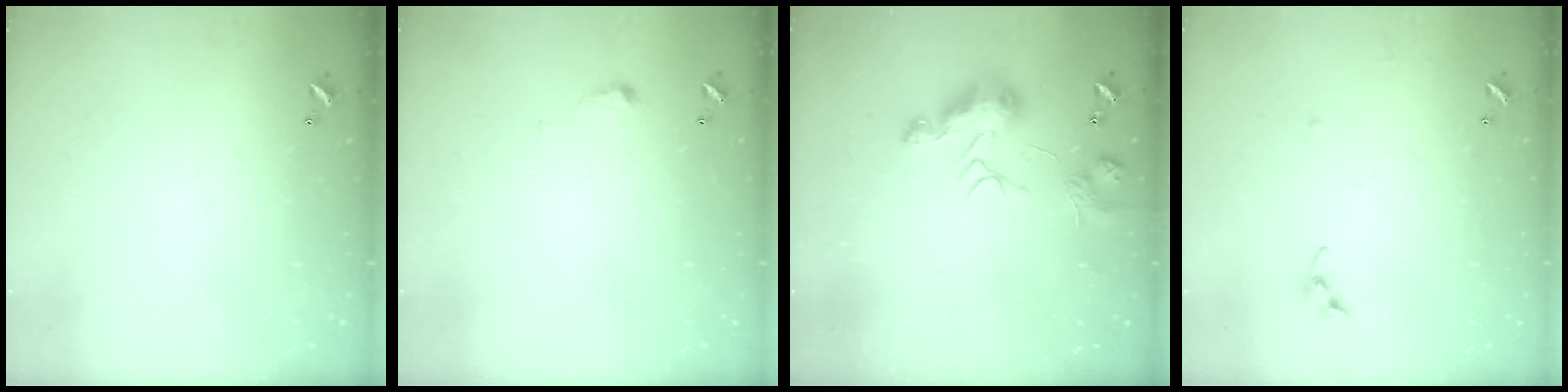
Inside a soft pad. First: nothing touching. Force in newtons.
{"total": 2.9, "press": 2.9, "slide": 0.5}
{"total": 8.3, "press": 8.3, "slide": 0.7}
{"total": 5.5, "press": 5.5, "slide": 0.3}